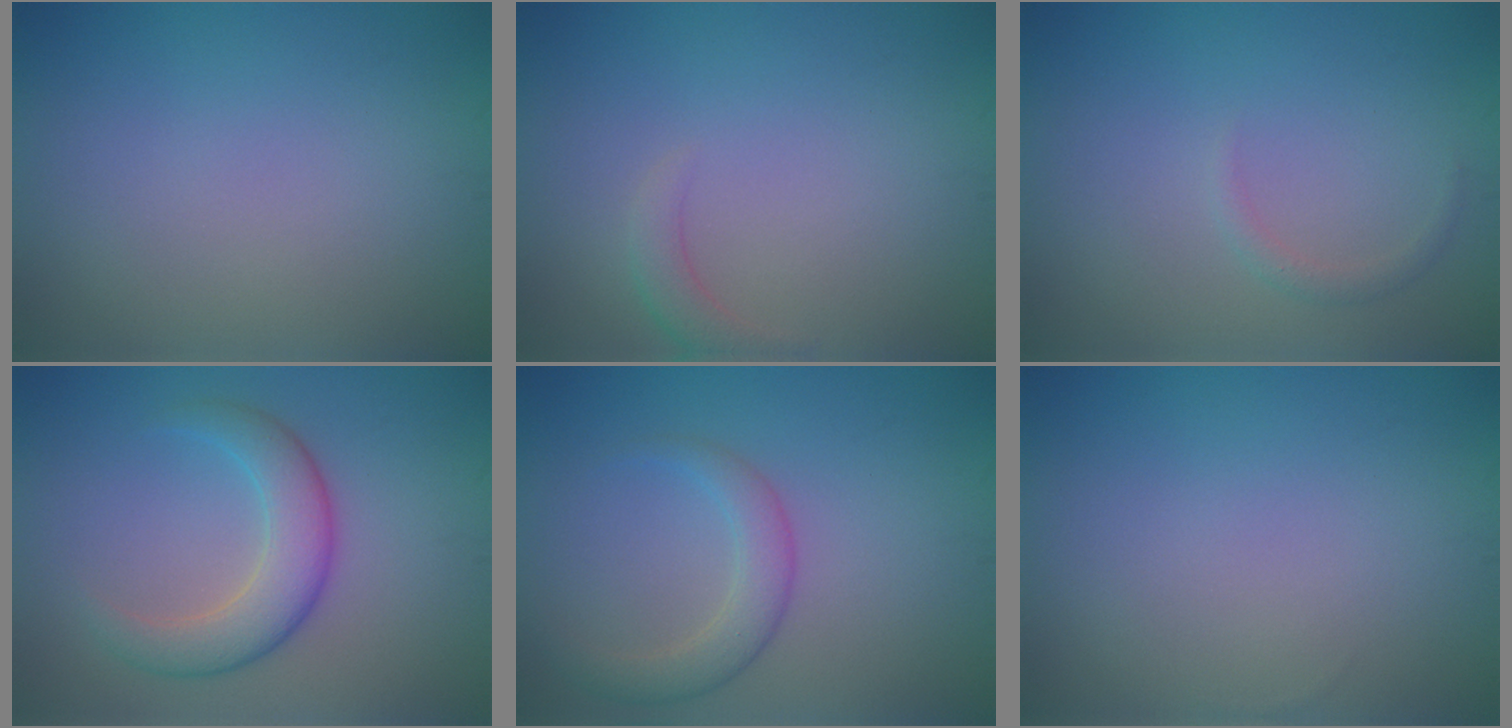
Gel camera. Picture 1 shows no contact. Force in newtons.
{"total": 1.6, "press": 1.6, "slide": 0.3}
{"total": 0.9, "press": 0.9, "slide": 0.0}
{"total": 4.6, "press": 4.6, "slide": 0.1}
{"total": 2.9, "press": 2.9, "slide": 0.2}
{"total": 0.0}